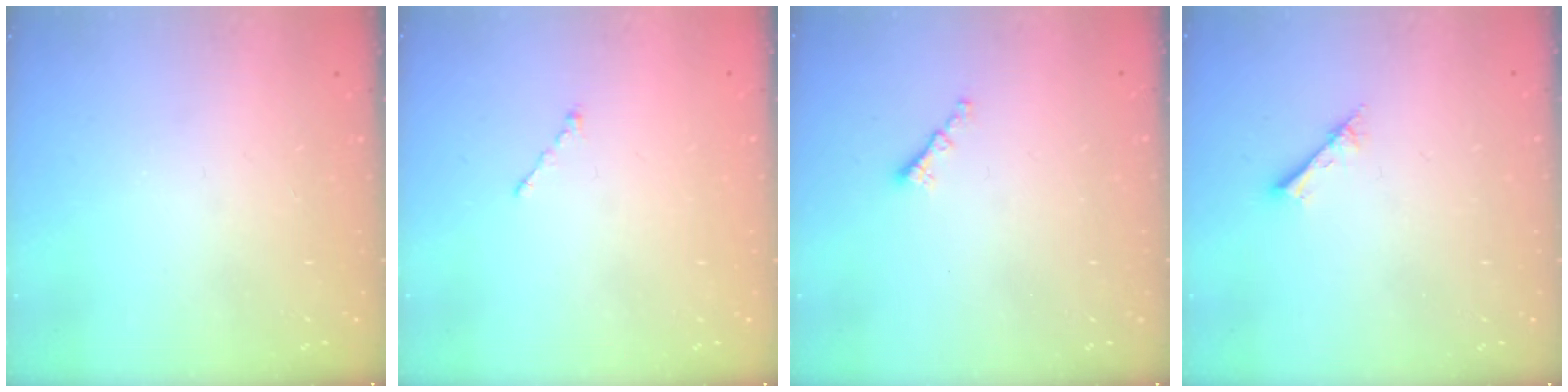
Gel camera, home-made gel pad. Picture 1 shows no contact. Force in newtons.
{"total": 0.7, "press": 0.7, "slide": 0.2}
{"total": 1.3, "press": 1.2, "slide": 0.5}
{"total": 2.4, "press": 2.4, "slide": 0.3}